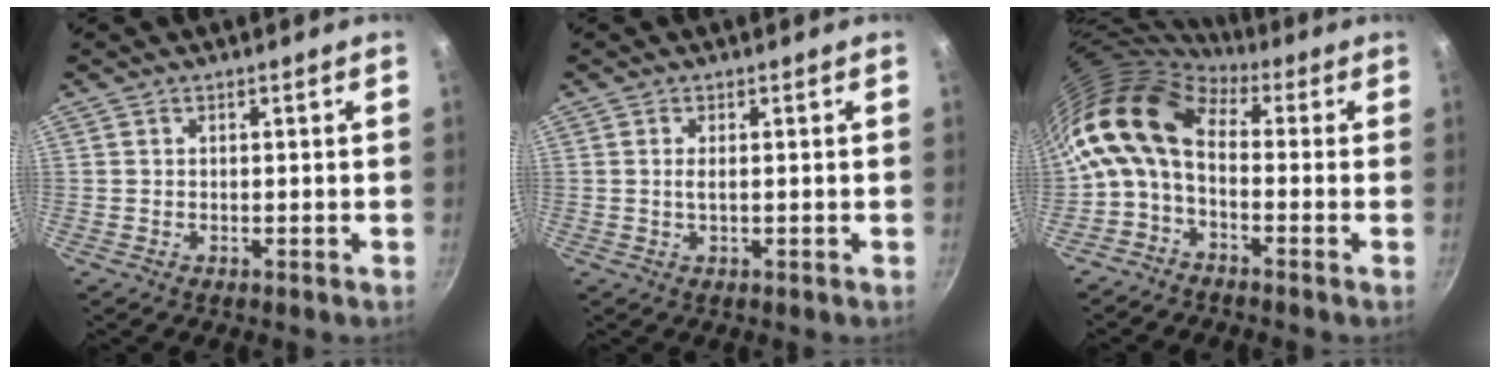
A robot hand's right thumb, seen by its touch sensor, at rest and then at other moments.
{"total": 1.4, "force": [0.1, 0.4, 1.3], "torque": [-0.030, -0.001, 0.001]}
{"total": 11.6, "force": [0.2, 6.9, 9.3], "torque": [-0.181, 0.025, -0.016]}